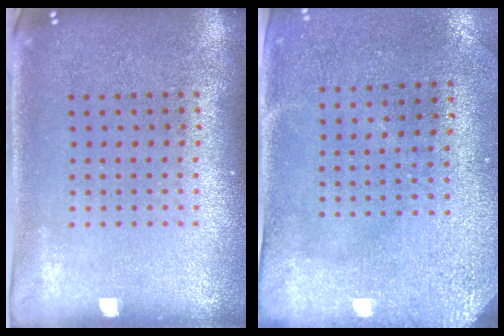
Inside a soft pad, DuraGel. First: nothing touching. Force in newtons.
{"total": 3.0, "press": 2.3, "slide": 1.9}